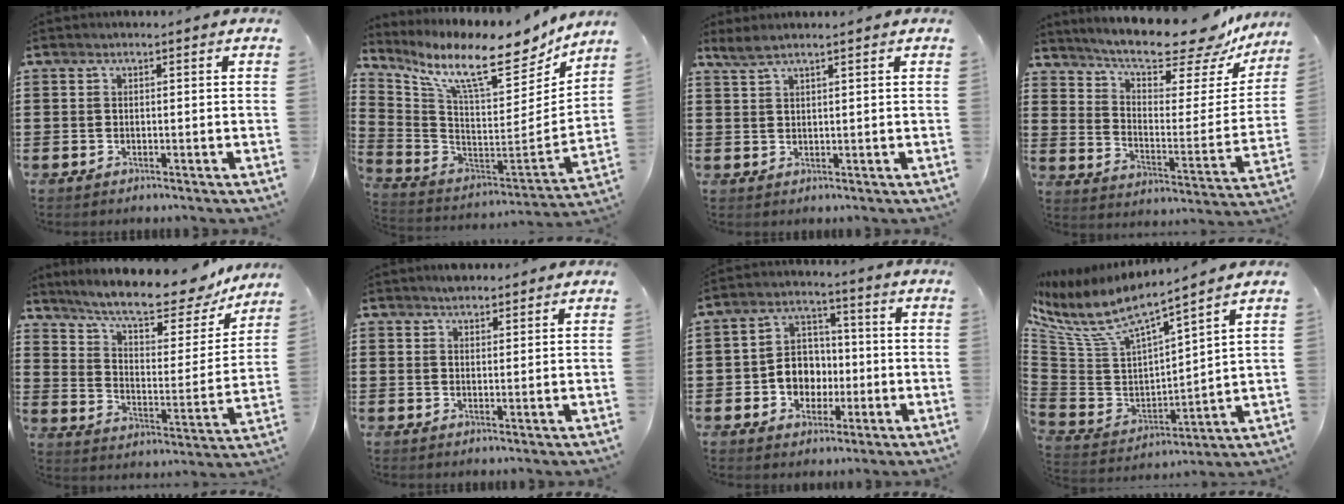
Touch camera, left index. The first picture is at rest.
{"total": 12.8, "force": [9.4, 2.6, 8.4], "torque": [-0.181, -0.069, 0.154]}
{"total": 2.1, "force": [1.7, 0.1, 1.2], "torque": [-0.028, 0.001, 0.032]}
{"total": 12.5, "force": [10.6, 2.3, 6.2], "torque": [-0.121, -0.075, 0.175]}
{"total": 11.3, "force": [9.8, 1.8, 5.4], "torque": [-0.118, -0.062, 0.162]}
{"total": 1.9, "force": [1.8, 0.6, 0.2], "torque": [-0.008, 0.003, 0.035]}
{"total": 6.5, "force": [-1.4, 5.7, 2.7], "torque": [-0.057, 0.016, -0.026]}
{"total": 7.1, "force": [5.0, 1.9, 4.6], "torque": [-0.117, -0.041, 0.081]}